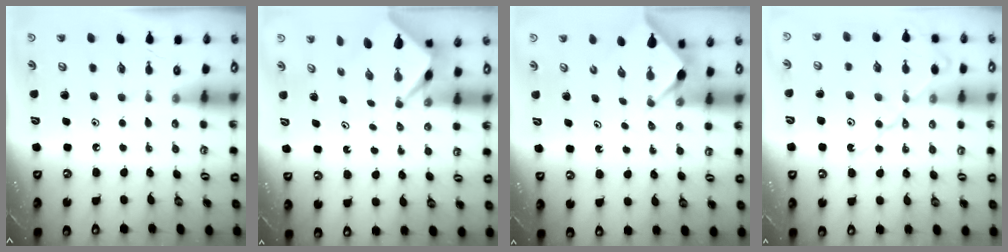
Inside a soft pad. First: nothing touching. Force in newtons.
{"total": 2.6, "press": 2.6, "slide": 0.1}
{"total": 3.0, "press": 3.0, "slide": 0.2}
{"total": 14.0, "press": 13.9, "slide": 1.5}